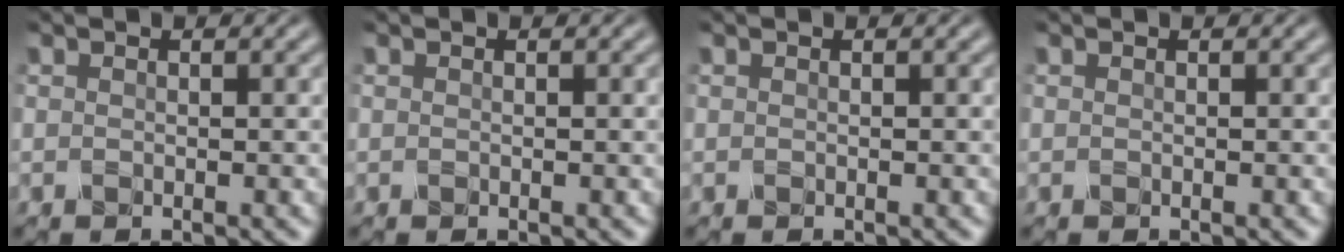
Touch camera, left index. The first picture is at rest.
{"total": 0.0}
{"total": 0.0}
{"total": 0.0}